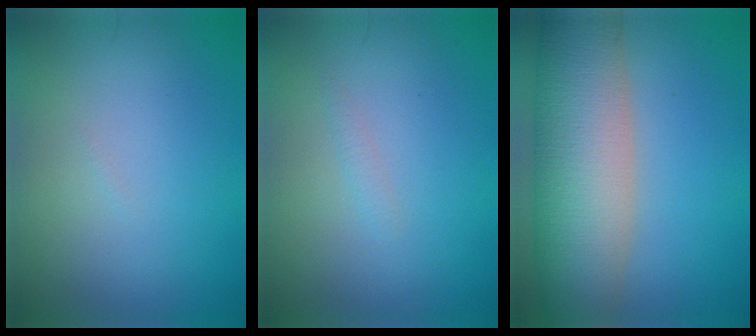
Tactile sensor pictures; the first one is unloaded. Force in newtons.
{"total": 0.6, "press": 0.6, "slide": 0.0}
{"total": 10.6, "press": 10.6, "slide": 0.8}